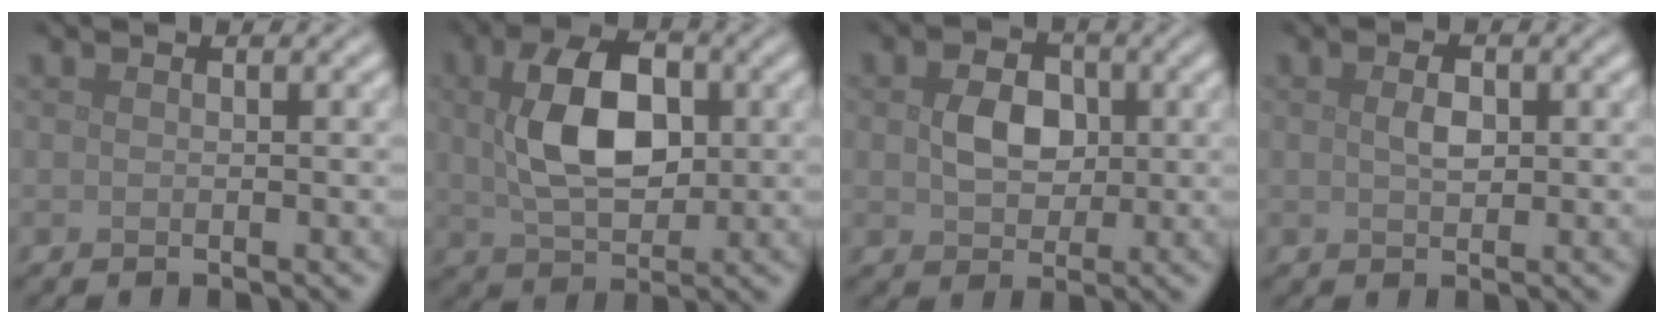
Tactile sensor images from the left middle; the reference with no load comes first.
{"total": 7.4, "force": [1.1, 4.4, 5.8], "torque": [-0.111, 0.007, 0.018]}
{"total": 3.6, "force": [0.4, 2.8, 2.3], "torque": [-0.049, 0.000, 0.003]}
{"total": 1.8, "force": [0.4, 1.0, 1.4], "torque": [-0.032, 0.001, 0.006]}